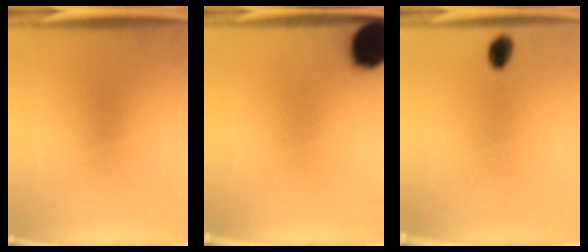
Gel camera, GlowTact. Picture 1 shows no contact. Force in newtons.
{"total": 13.2}
{"total": 2.7}